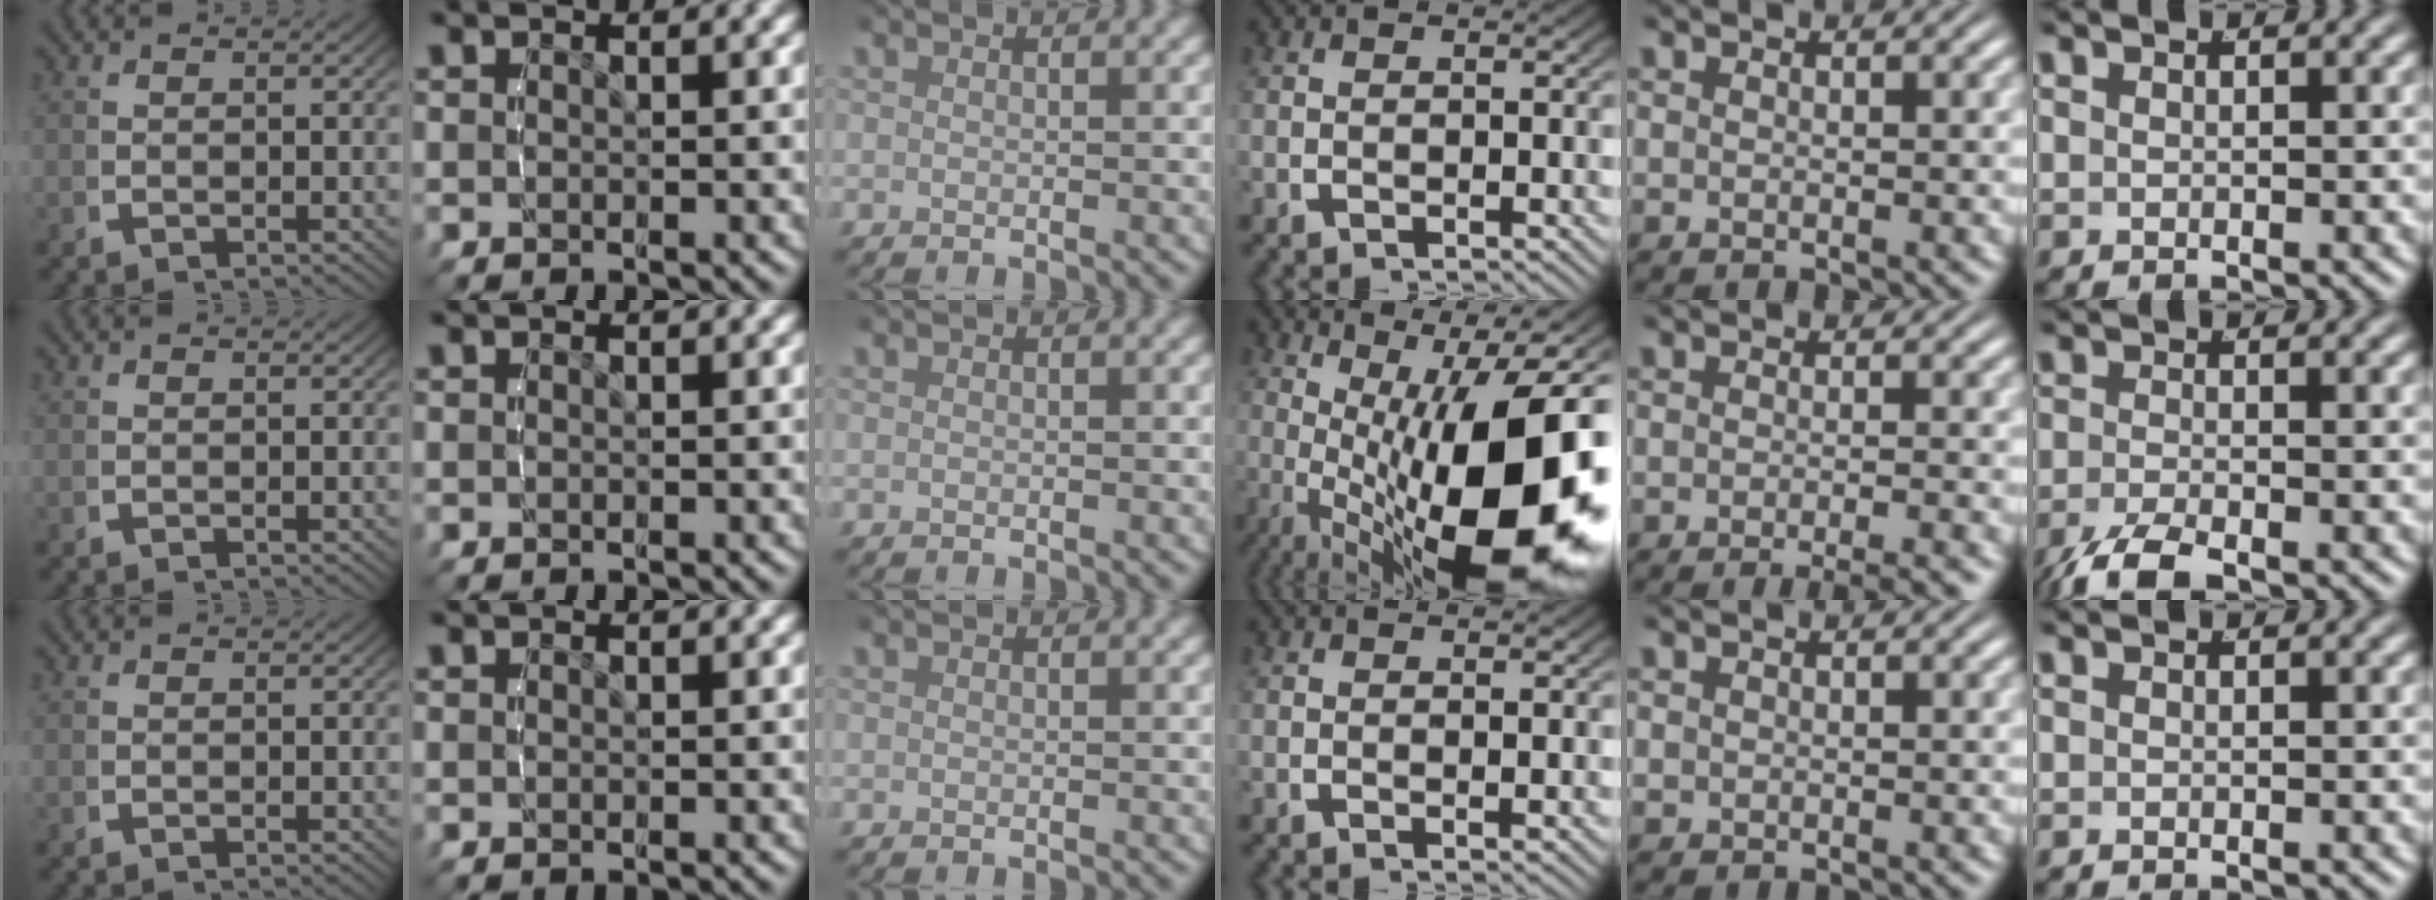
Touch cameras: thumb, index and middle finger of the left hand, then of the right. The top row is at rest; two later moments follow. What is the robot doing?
{"motion": "lift_and_place", "object": "glue stick"}